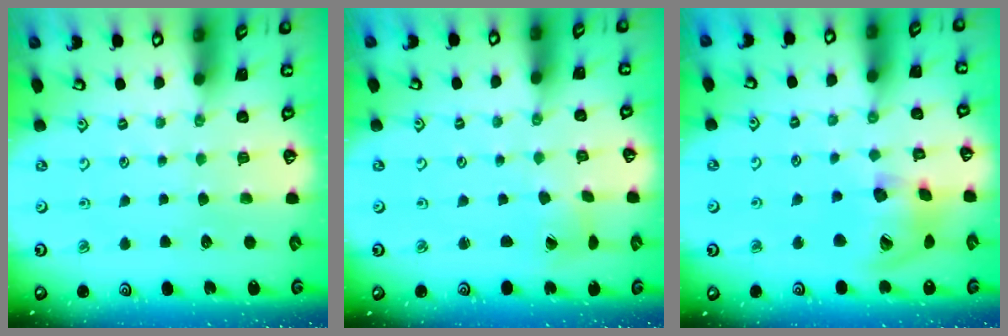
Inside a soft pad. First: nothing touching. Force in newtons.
{"total": 1.5, "press": 1.4, "slide": 0.2}
{"total": 16.5, "press": 16.4, "slide": 2.4}